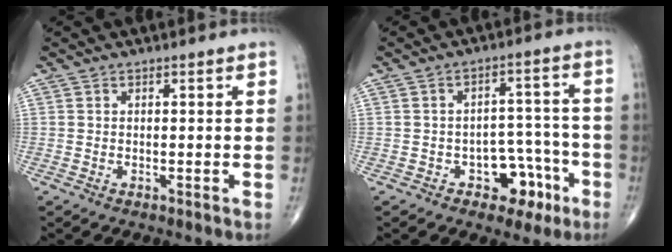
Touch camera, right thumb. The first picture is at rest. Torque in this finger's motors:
{"motor_torque": [0.97, 1.09, 0.48, -0.65, -0.03]}